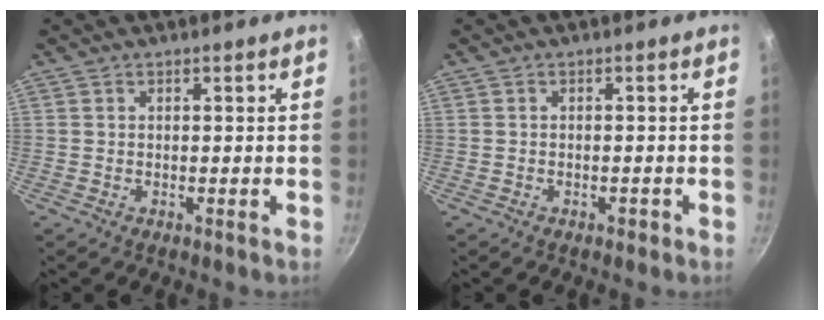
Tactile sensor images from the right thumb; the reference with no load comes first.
{"total": 1.0, "force": [-0.7, 0.5, 0.5], "torque": [-0.005, 0.008, -0.004]}